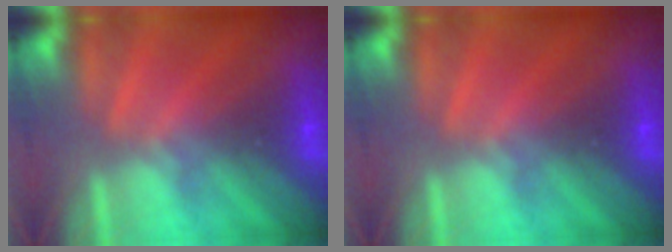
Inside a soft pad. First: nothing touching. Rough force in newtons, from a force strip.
{"total": 0.0}